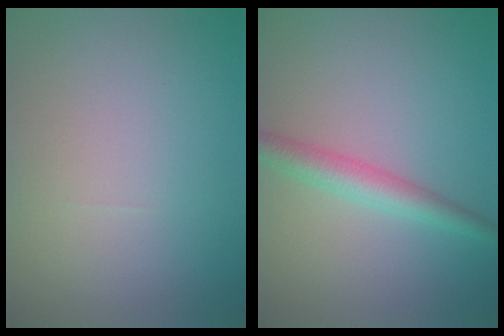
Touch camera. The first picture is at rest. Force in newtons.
{"total": 3.1, "press": 3.1, "slide": 0.1}